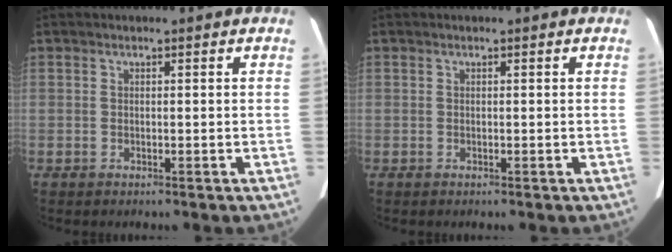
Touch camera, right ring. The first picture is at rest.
{"total": 0.0}